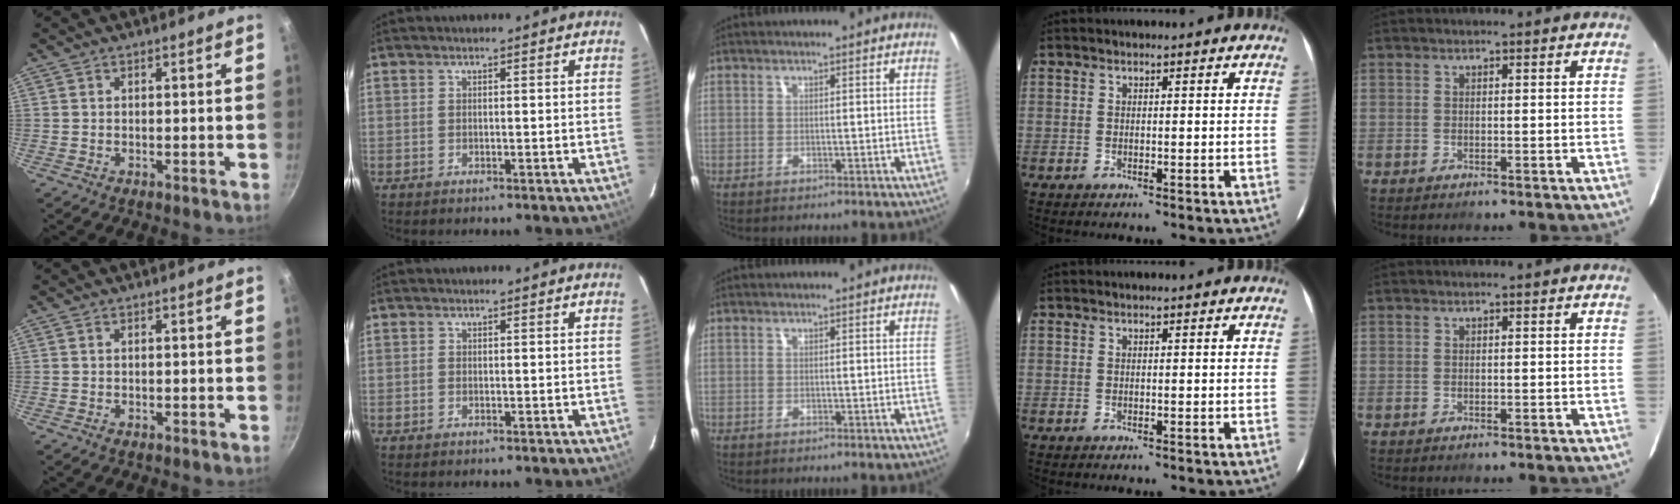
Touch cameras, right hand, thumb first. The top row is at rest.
{}